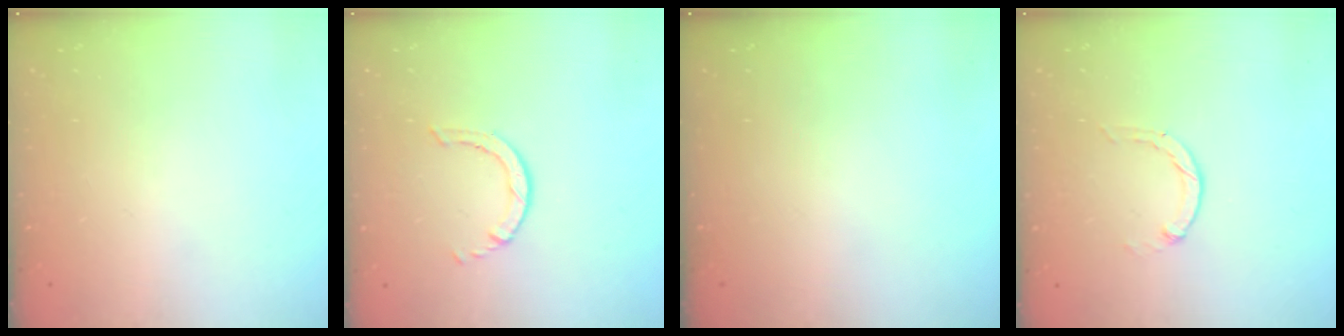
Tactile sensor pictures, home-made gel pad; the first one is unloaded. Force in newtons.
{"total": 0.8, "press": 0.7, "slide": 0.2}
{"total": 0.0}
{"total": 0.8, "press": 0.7, "slide": 0.2}